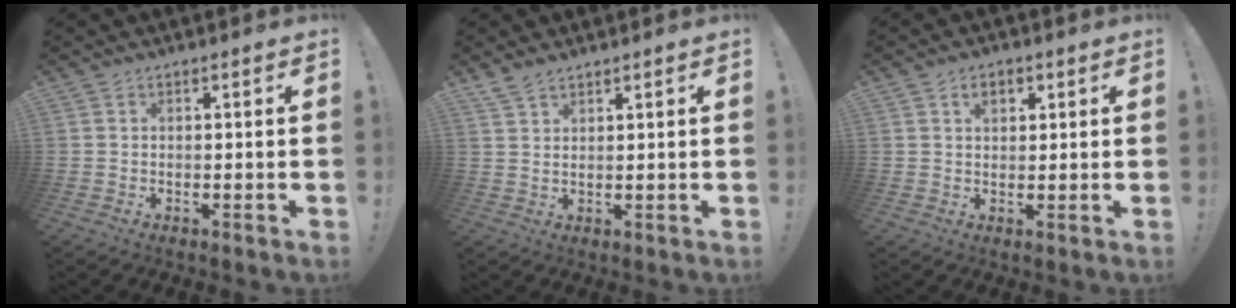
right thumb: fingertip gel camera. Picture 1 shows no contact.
{"total": 3.7, "force": [3.1, 1.0, 1.7], "torque": [-0.024, -0.019, 0.057]}
{"total": 3.8, "force": [1.6, 2.6, 2.2], "torque": [-0.025, 0.000, 0.025]}